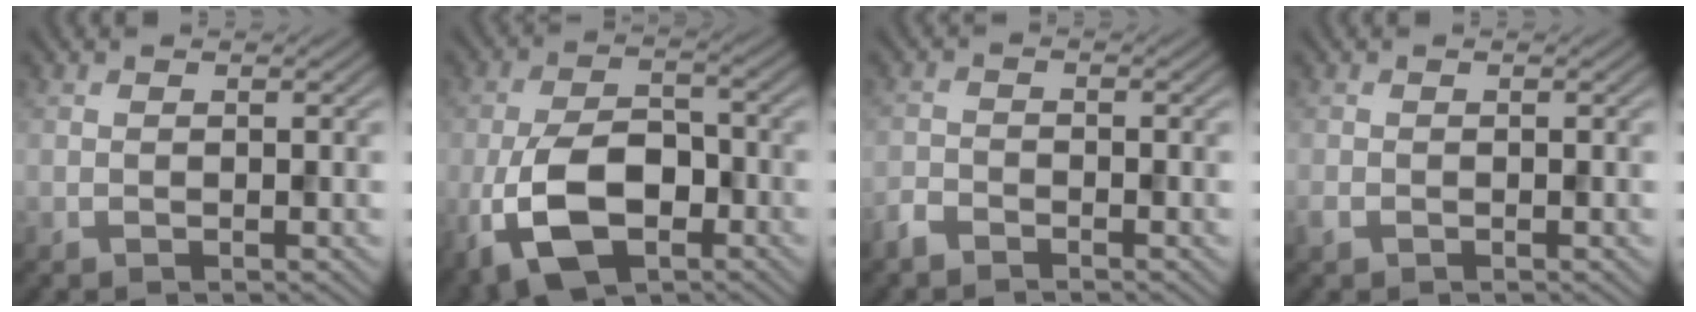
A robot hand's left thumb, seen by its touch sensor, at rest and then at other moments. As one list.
[{"total": 10.6, "force": [-4.1, 5.9, 7.7], "torque": [-0.171, -0.012, -0.081]}, {"total": 2.1, "force": [-1.9, 0.7, 0.7], "torque": [-0.015, -0.002, -0.047]}, {"total": 1.0, "force": [-0.6, 0.6, 0.5], "torque": [-0.014, -0.003, -0.011]}]